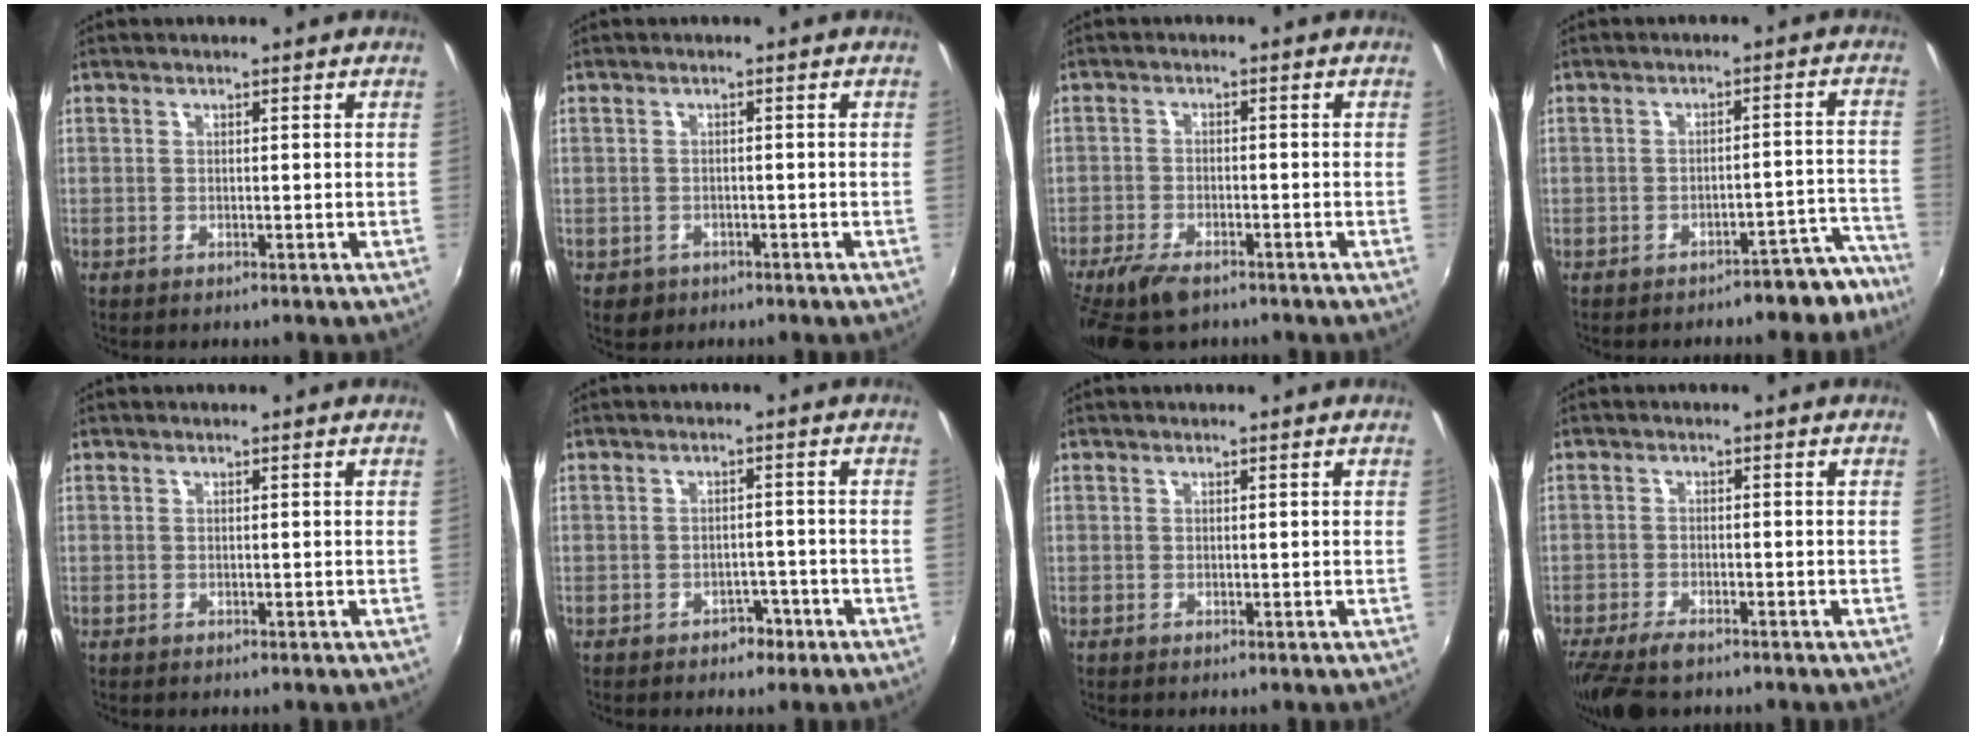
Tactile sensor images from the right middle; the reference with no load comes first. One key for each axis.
{"total": 3.0, "fx": -1.3, "fy": 2.5, "fz": 0.9, "tx": -0.025, "ty": -0.002, "tz": -0.015}
{"total": 7.5, "fx": -5.7, "fy": 2.7, "fz": 4.0, "tx": -0.104, "ty": -0.020, "tz": -0.104}
{"total": 7.1, "fx": -6.5, "fy": 2.2, "fz": 1.6, "tx": -0.004, "ty": 0.047, "tz": -0.064}
{"total": 0.0}
{"total": 3.1, "fx": -2.1, "fy": 2.0, "fz": 1.0, "tx": -0.023, "ty": 0.004, "tz": -0.024}
{"total": 0.0}
{"total": 8.9, "fx": -6.9, "fy": 2.9, "fz": 4.9, "tx": -0.122, "ty": -0.035, "tz": -0.125}